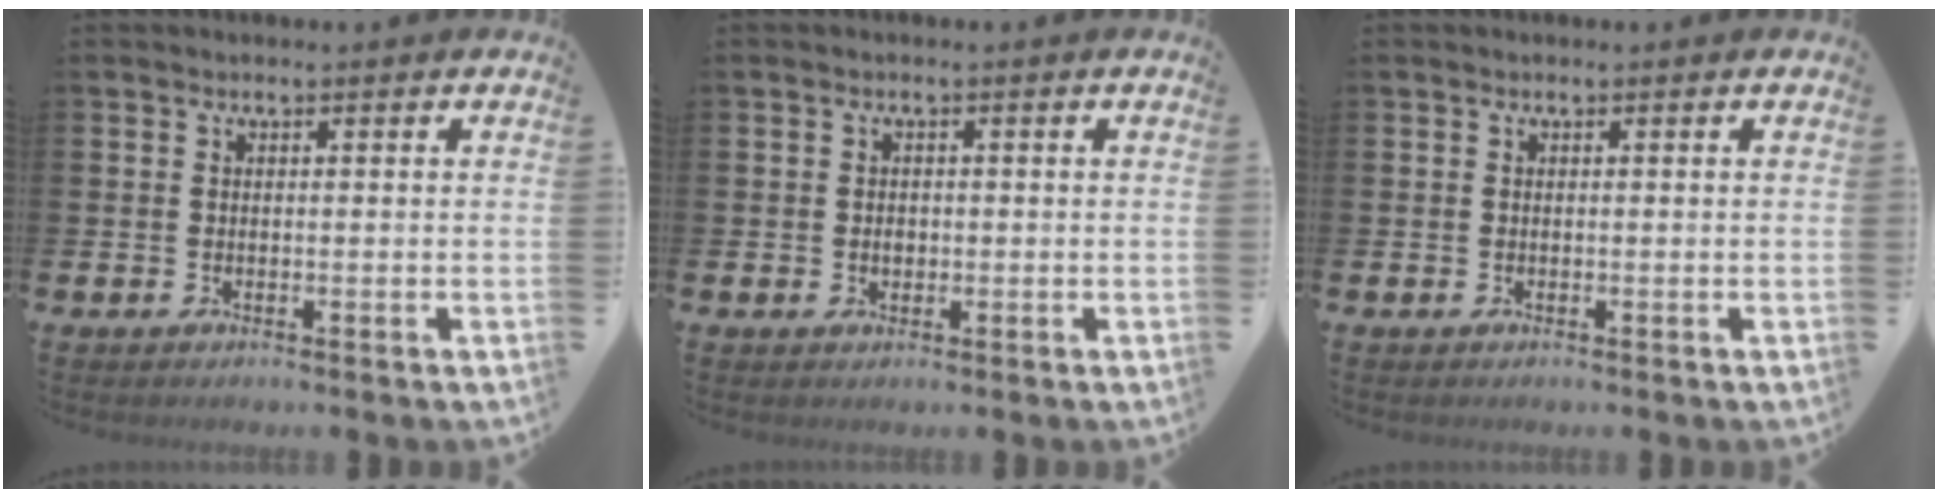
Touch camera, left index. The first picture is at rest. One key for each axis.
{"total": 1.3, "fx": -0.1, "fy": 1.0, "fz": 0.8, "tx": -0.007, "ty": 0.004, "tz": -0.006}
{"total": 0.0}